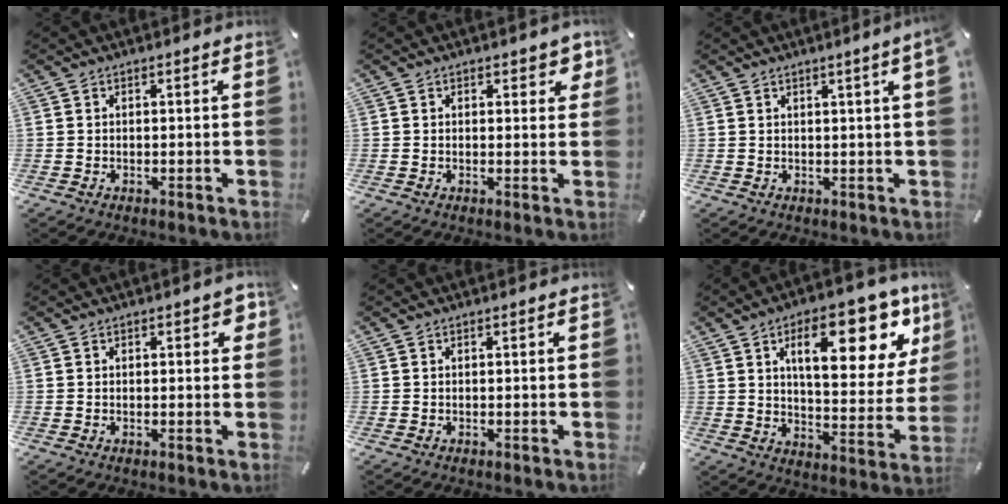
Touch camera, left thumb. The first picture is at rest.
{"total": 3.0, "force": [1.6, 1.8, 1.8], "torque": [-0.007, -0.006, 0.021]}
{"total": 2.8, "force": [1.4, -0.3, 2.4], "torque": [-0.045, -0.004, 0.023]}
{"total": 2.1, "force": [0.6, 1.1, 1.6], "torque": [-0.016, 0.000, 0.006]}
{"total": 0.0}
{"total": 21.1, "force": [10.4, 9.1, 16.0], "torque": [-0.223, -0.047, 0.159]}